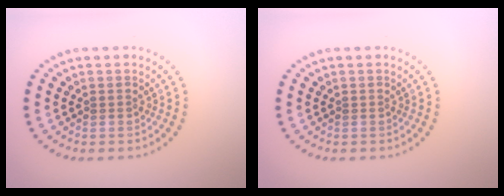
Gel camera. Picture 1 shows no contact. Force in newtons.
{"total": 0.0}